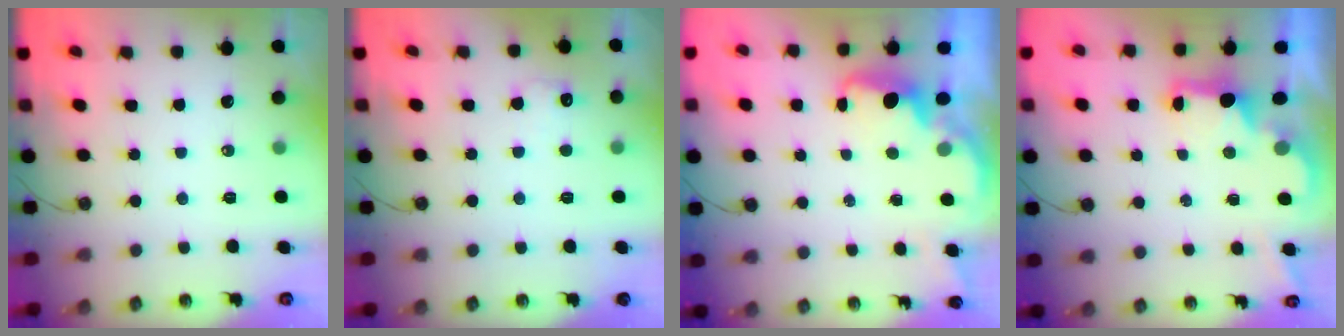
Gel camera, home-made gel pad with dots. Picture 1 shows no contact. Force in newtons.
{"total": 6.0, "press": 5.9, "slide": 1.2}
{"total": 1.9, "press": 1.7, "slide": 0.8}
{"total": 2.1, "press": 2.0, "slide": 0.7}